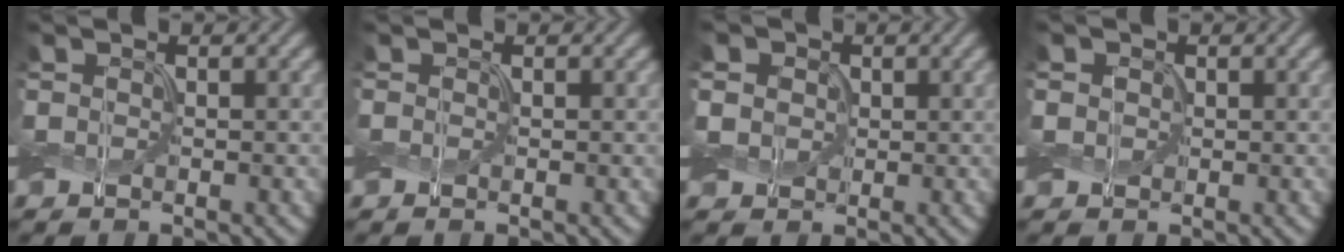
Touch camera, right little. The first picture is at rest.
{"total": 0.0}
{"total": 4.8, "force": [1.5, 4.0, 2.3], "torque": [-0.065, 0.018, 0.007]}
{"total": 1.4, "force": [0.2, 1.2, 0.6], "torque": [-0.014, 0.003, -0.004]}